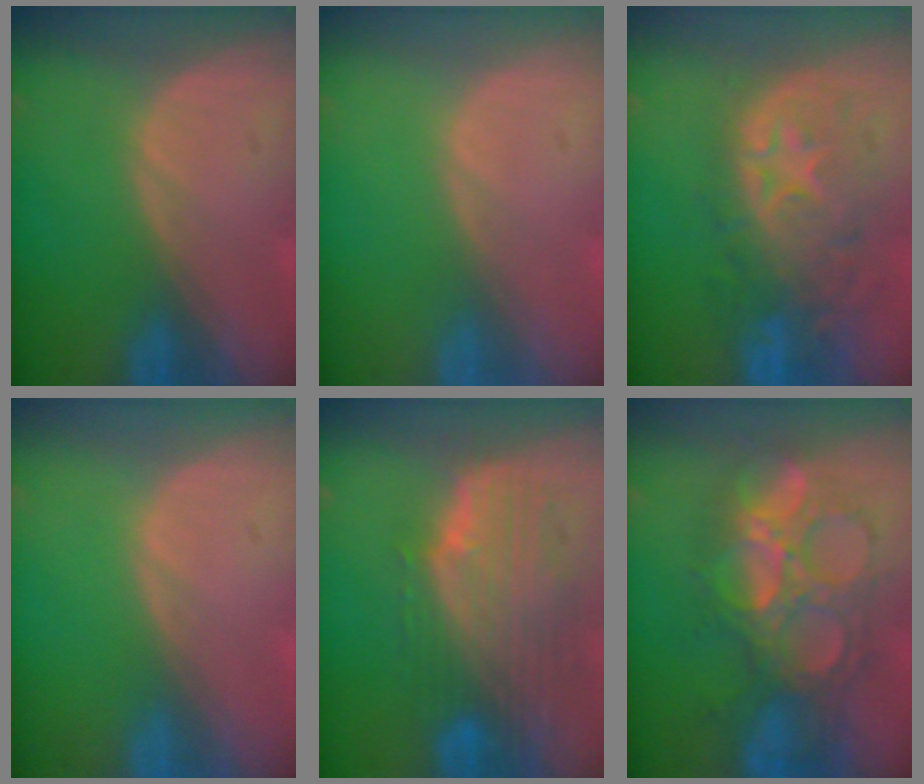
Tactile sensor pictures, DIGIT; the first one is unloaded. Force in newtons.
{"total": 0.0}
{"total": 10.4, "press": 9.4, "slide": 4.3}
{"total": 0.0}
{"total": 10.1, "press": 8.9, "slide": 4.6}
{"total": 10.0, "press": 10.0, "slide": 0.7}